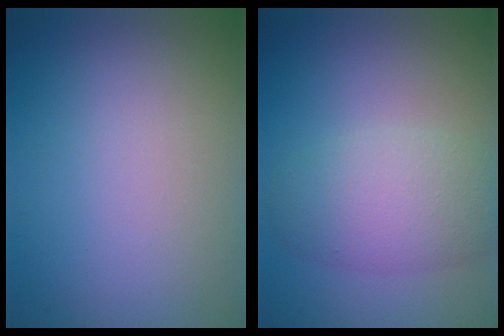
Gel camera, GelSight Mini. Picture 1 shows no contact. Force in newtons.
{"total": 4.7, "press": 4.7, "slide": 0.1}